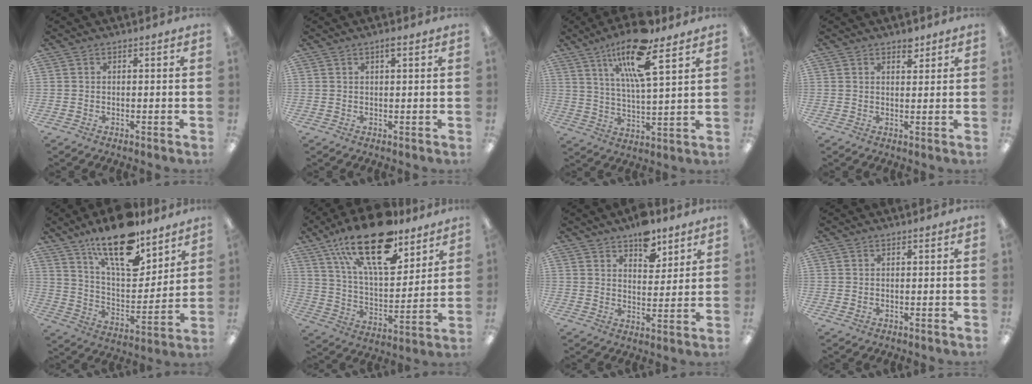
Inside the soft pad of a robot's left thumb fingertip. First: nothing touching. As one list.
[{"total": 1.5, "force": [1.0, 0.1, 1.1], "torque": [-0.017, -0.003, 0.015]}, {"total": 16.8, "force": [10.4, 4.3, 12.4], "torque": [-0.228, -0.038, 0.171]}, {"total": 3.2, "force": [2.5, 1.5, 1.4], "torque": [0.001, -0.017, 0.038]}, {"total": 19.2, "force": [13.9, 7.2, 11.2], "torque": [-0.195, -0.080, 0.238]}, {"total": 23.9, "force": [15.7, 9.6, 15.3], "torque": [-0.264, -0.084, 0.267]}, {"total": 8.7, "force": [6.3, 4.7, 3.6], "torque": [-0.036, -0.036, 0.109]}, {"total": 0.5, "force": [0.2, 0.4, 0.3], "torque": [0.003, 0.000, 0.001]}]